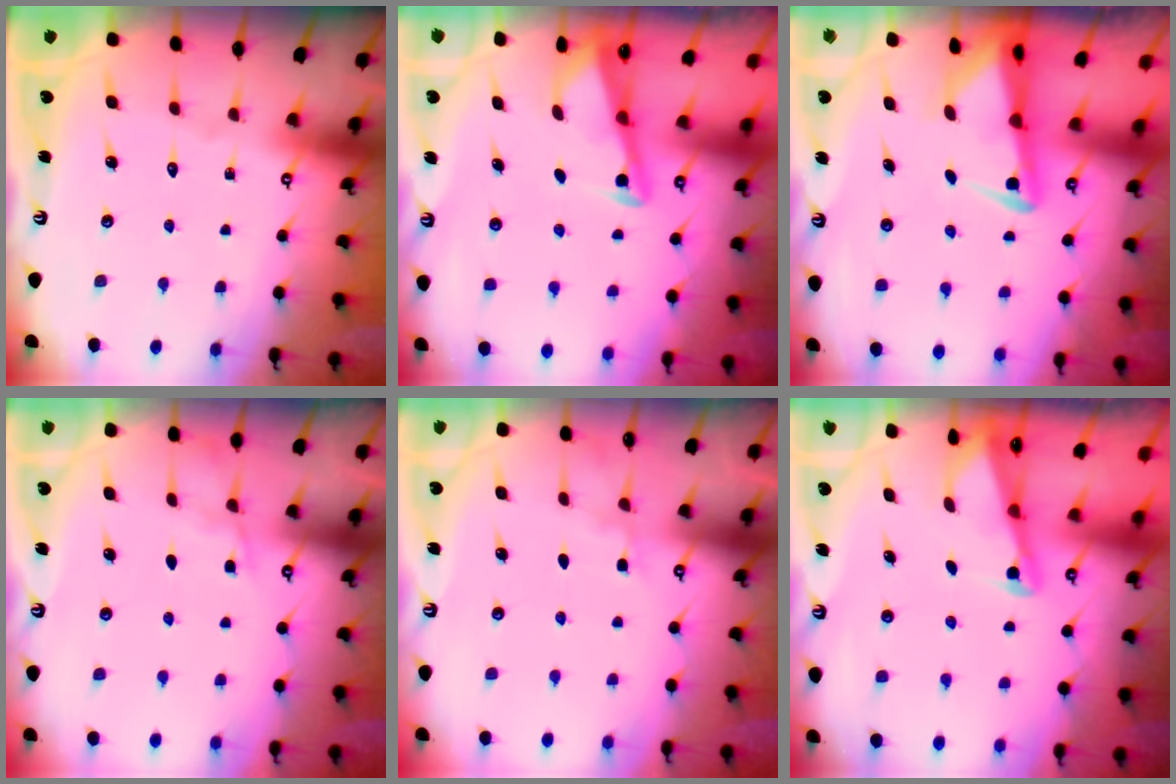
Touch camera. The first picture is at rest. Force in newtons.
{"total": 3.1, "press": 3.1, "slide": 0.4}
{"total": 2.8, "press": 2.7, "slide": 0.6}
{"total": 3.0, "press": 3.0, "slide": 0.5}
{"total": 4.0, "press": 4.0, "slide": 0.5}
{"total": 2.0, "press": 2.0, "slide": 0.3}